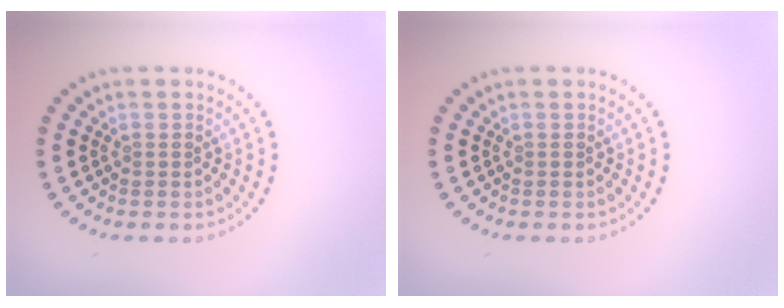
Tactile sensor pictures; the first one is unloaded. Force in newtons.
{"total": 0.0}